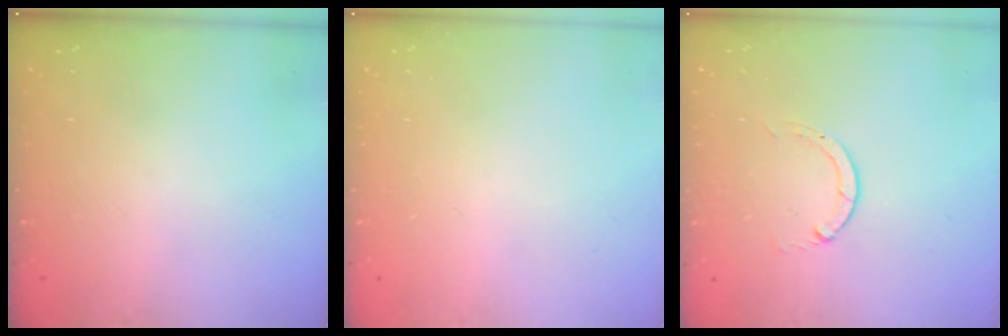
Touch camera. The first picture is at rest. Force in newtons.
{"total": 0.0}
{"total": 0.0}